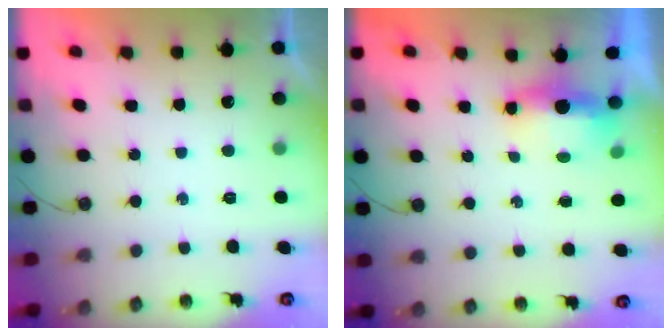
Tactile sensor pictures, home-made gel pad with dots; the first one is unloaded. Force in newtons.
{"total": 6.5, "press": 5.2, "slide": 3.8}